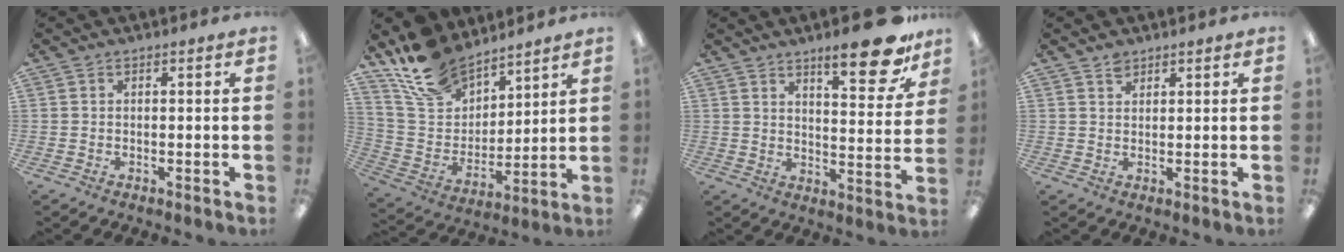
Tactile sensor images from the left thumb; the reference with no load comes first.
{"total": 16.5, "force": [13.3, 8.4, 5.1], "torque": [-0.119, -0.080, 0.254]}
{"total": 15.7, "force": [10.4, 4.8, 10.7], "torque": [-0.133, -0.064, 0.162]}
{"total": 1.9, "force": [1.7, 0.9, 0.3], "torque": [0.001, -0.007, 0.032]}